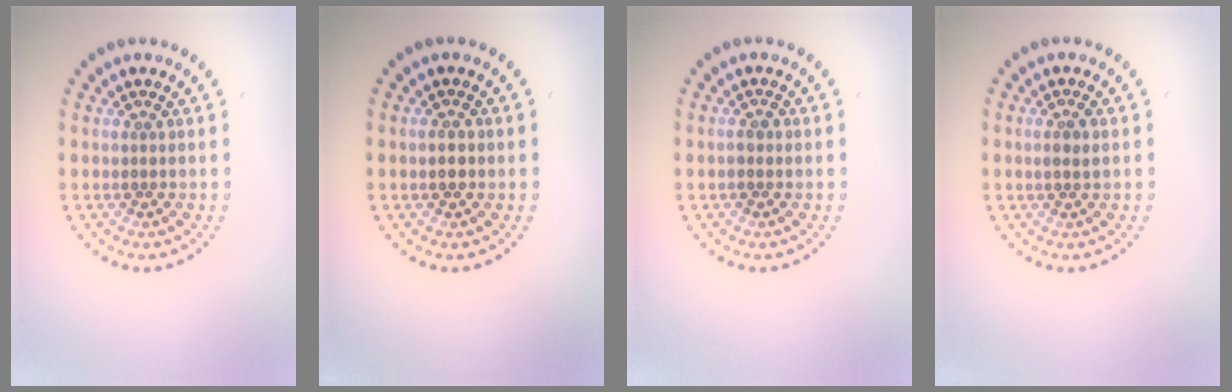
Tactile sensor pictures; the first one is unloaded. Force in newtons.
{"total": 0.9, "press": 0.9, "slide": 0.0}
{"total": 1.0, "press": 0.9, "slide": 0.3}
{"total": 1.5, "press": 1.3, "slide": 0.7}